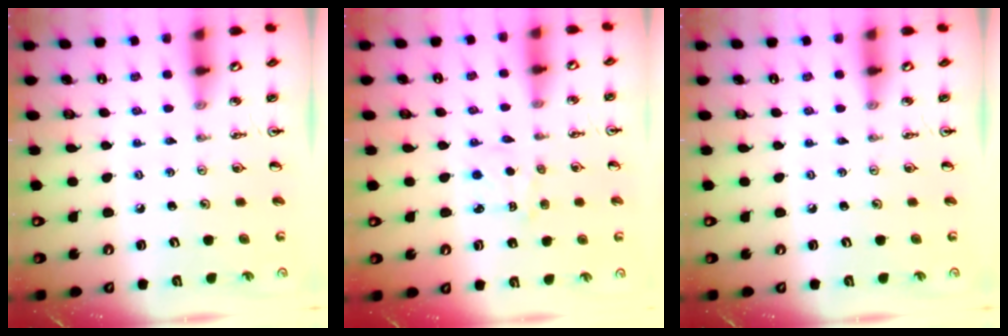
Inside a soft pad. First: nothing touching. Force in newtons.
{"total": 2.9, "press": 2.9, "slide": 0.4}
{"total": 0.0}